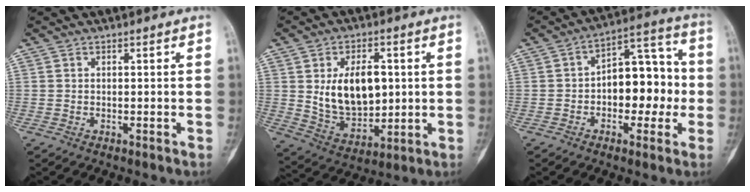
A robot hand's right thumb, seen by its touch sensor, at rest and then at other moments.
{"total": 13.8, "force": [1.9, 8.6, 10.6], "torque": [-0.144, -0.014, 0.048]}
{"total": 13.7, "force": [-1.3, 8.2, 10.9], "torque": [-0.111, 0.048, -0.023]}